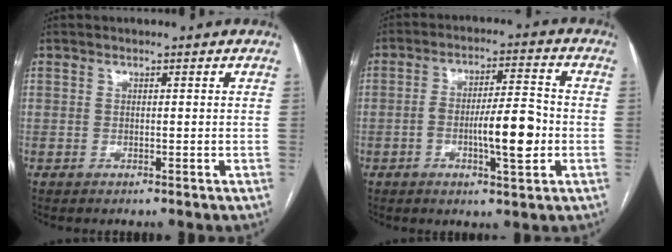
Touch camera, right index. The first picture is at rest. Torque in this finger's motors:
{"motor_torque": [1.37, -0.36, 0.68, 0.15]}